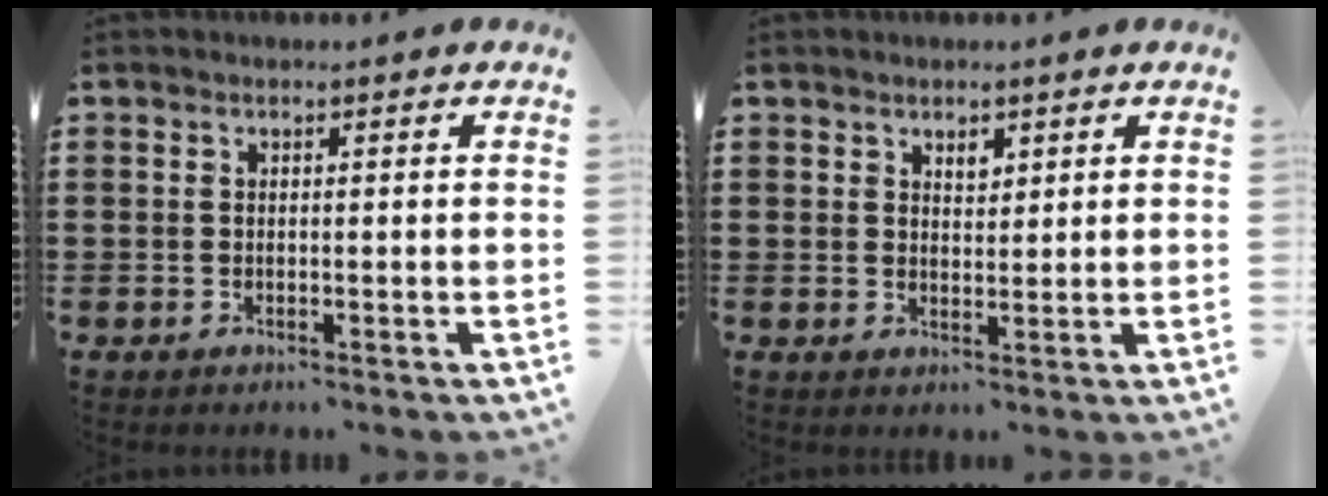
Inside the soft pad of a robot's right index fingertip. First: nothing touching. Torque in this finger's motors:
{"motor_torque": [0.02, -0.01, 0.02, 0.00]}